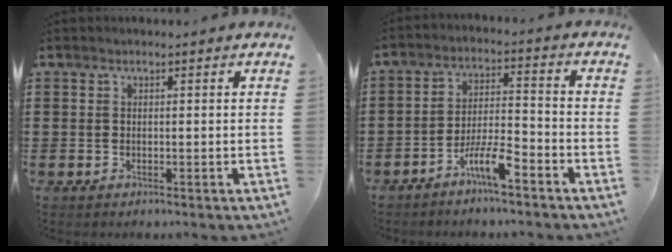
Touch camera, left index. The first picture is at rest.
{"total": 6.6, "force": [-4.9, 1.0, 4.3], "torque": [-0.092, 0.003, -0.095]}